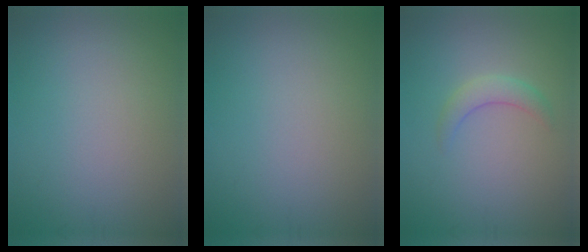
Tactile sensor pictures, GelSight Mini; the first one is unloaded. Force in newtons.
{"total": 0.0}
{"total": 1.9, "press": 1.9, "slide": 0.1}